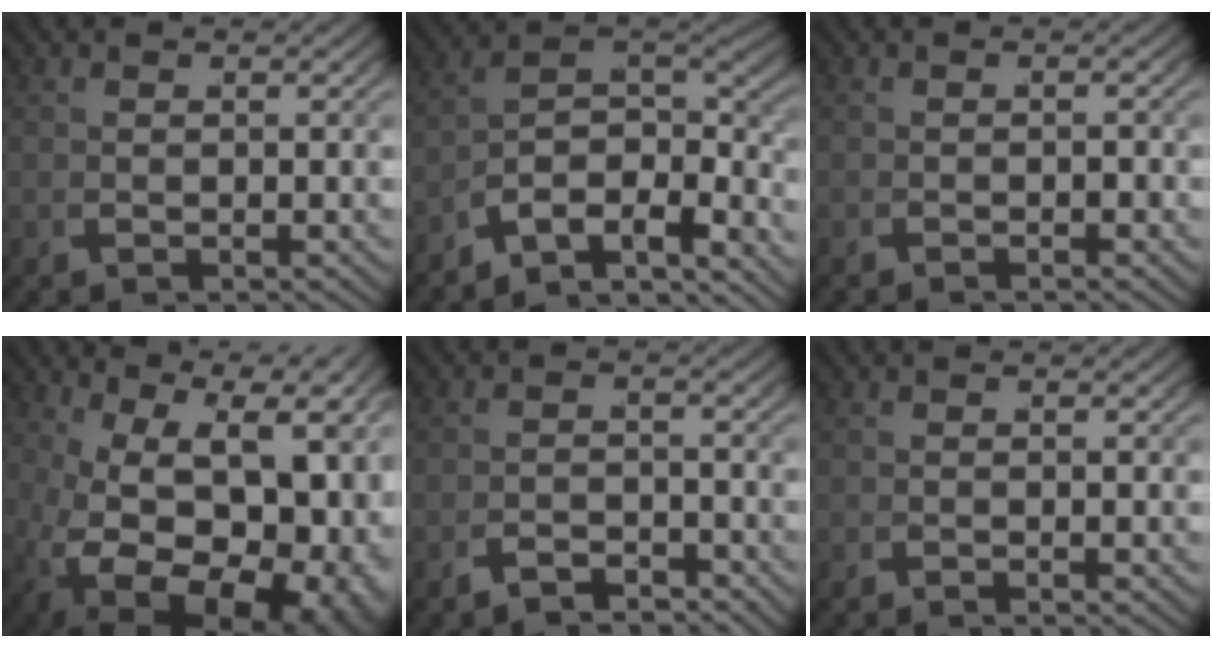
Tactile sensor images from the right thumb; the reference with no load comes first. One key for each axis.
{"total": 11.0, "fx": -3.0, "fy": 7.1, "fz": 7.8, "tx": -0.162, "ty": -0.039, "tz": -0.044}
{"total": 0.6, "fx": -0.6, "fy": -0.1, "fz": 0.2, "tx": -0.001, "ty": -0.001, "tz": -0.015}
{"total": 20.2, "fx": -2.9, "fy": 12.5, "fz": 15.6, "tx": -0.294, "ty": -0.062, "tz": -0.008}
{"total": 2.8, "fx": -2.7, "fy": 0.0, "fz": -0.2, "tx": 0.009, "ty": 0.000, "tz": -0.055}
{"total": 0.7, "fx": -0.4, "fy": -0.6, "fz": -0.1, "tx": 0.003, "ty": 0.004, "tz": -0.015}